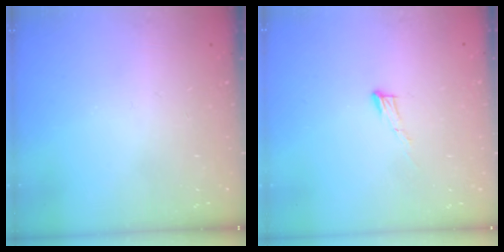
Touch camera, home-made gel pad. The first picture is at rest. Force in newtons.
{"total": 5.7, "press": 5.7, "slide": 0.3}